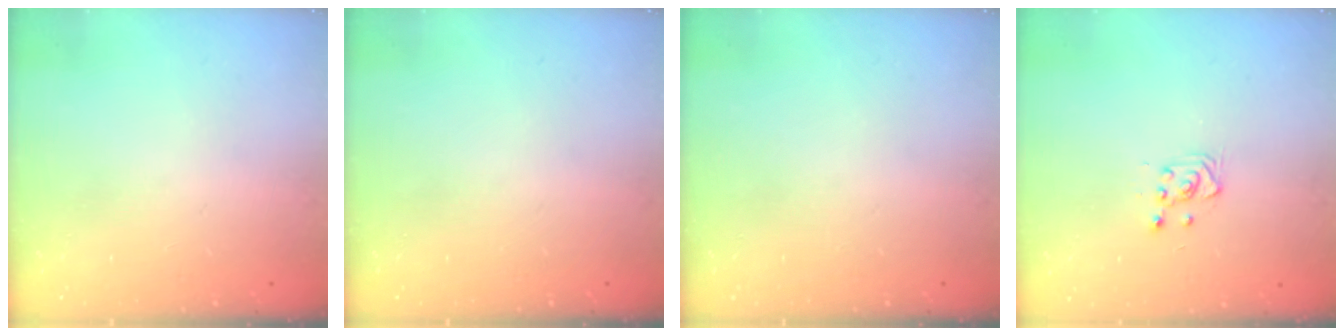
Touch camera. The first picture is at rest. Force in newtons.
{"total": 0.0}
{"total": 0.0}
{"total": 2.8, "press": 2.7, "slide": 0.7}